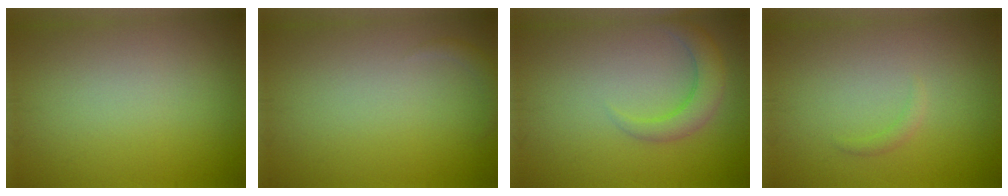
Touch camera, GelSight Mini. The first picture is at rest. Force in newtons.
{"total": 0.9, "press": 0.9, "slide": 0.1}
{"total": 2.8, "press": 2.8, "slide": 0.3}
{"total": 0.7, "press": 0.7, "slide": 0.1}